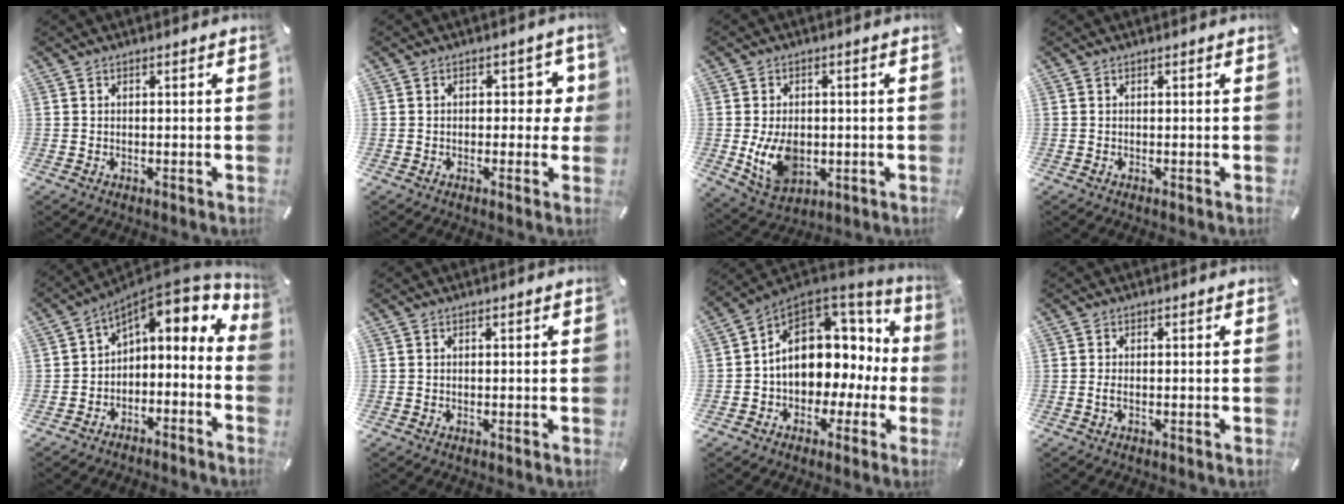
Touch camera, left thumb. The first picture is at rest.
{"total": 5.2, "force": [0.6, 3.5, 3.8], "torque": [-0.036, -0.003, 0.001]}
{"total": 10.3, "force": [-1.2, 7.5, 6.9], "torque": [-0.138, -0.003, -0.021]}
{"total": 0.0}
{"total": 6.8, "force": [4.0, 4.0, 3.7], "torque": [-0.053, -0.046, 0.070]}
{"total": 0.0}
{"total": 11.8, "force": [2.2, 9.4, 6.9], "torque": [-0.114, -0.022, 0.040]}
{"total": 1.4, "force": [-0.3, 0.5, 1.3], "torque": [-0.024, -0.001, -0.006]}